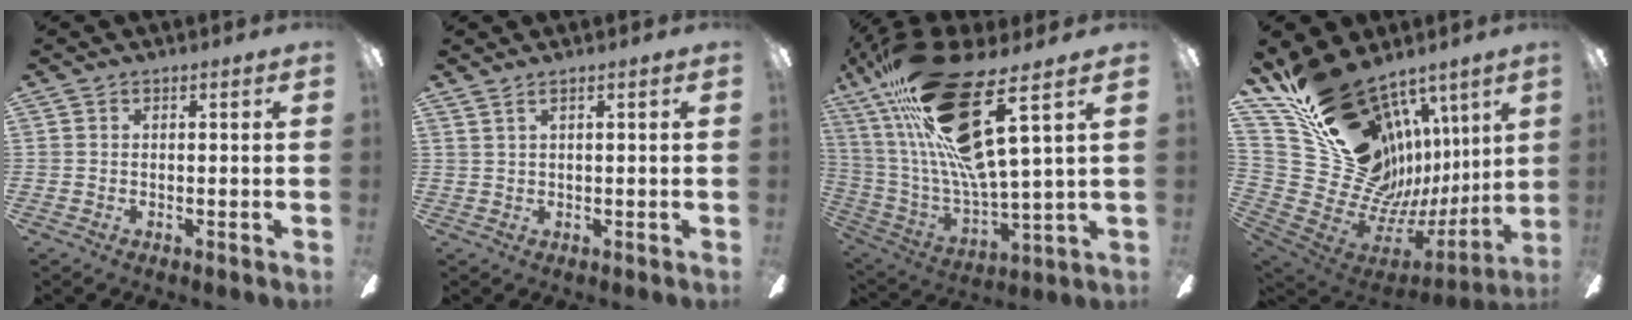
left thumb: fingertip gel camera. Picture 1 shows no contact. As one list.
[{"total": 1.1, "force": [0.7, 0.2, 0.9], "torque": [-0.019, 0.000, 0.013]}, {"total": 28.7, "force": [13.7, 8.1, 23.9], "torque": [-0.448, -0.070, 0.231]}, {"total": 26.8, "force": [13.5, 18.2, 14.3], "torque": [-0.201, -0.154, 0.331]}]